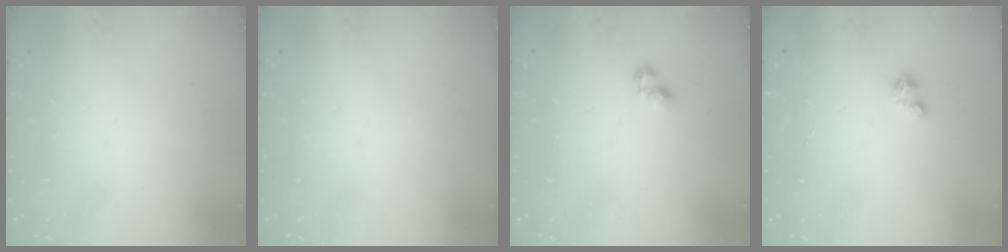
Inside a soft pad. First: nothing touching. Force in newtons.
{"total": 0.0}
{"total": 2.8, "press": 2.8, "slide": 0.4}
{"total": 1.6, "press": 1.6, "slide": 0.2}